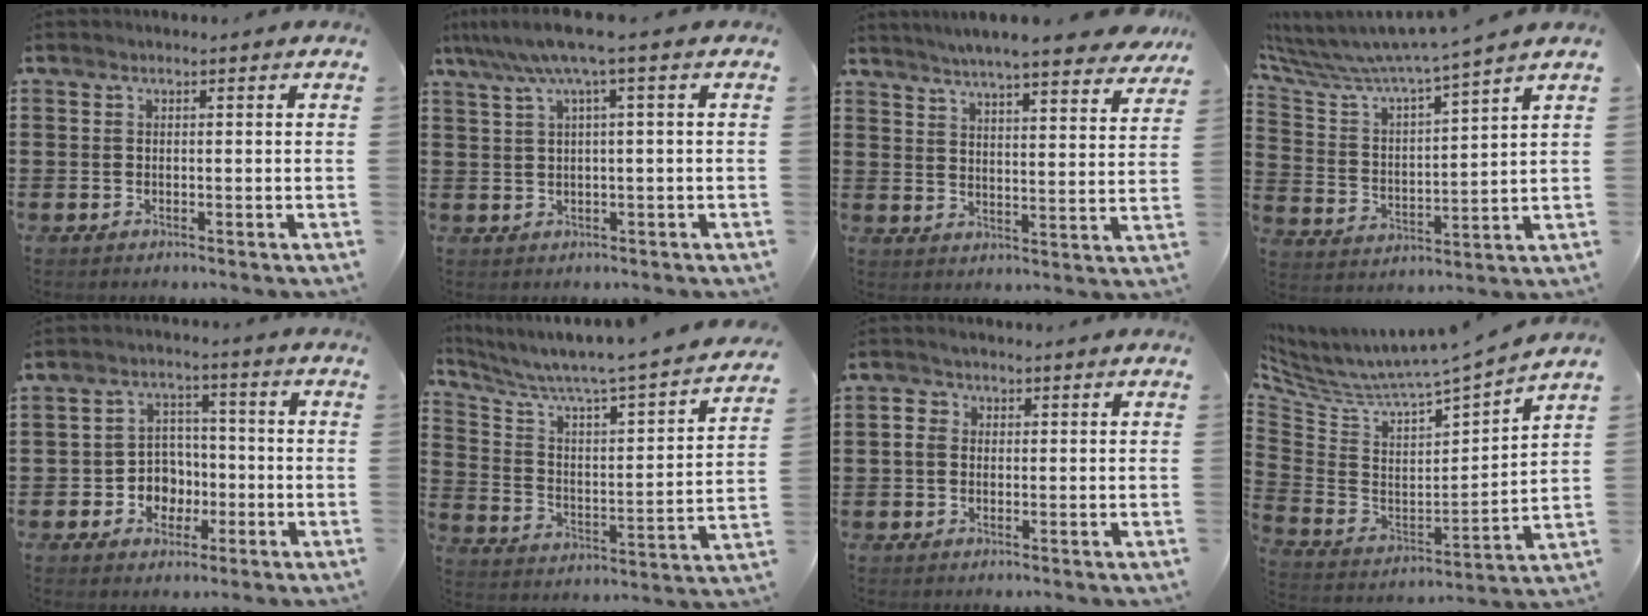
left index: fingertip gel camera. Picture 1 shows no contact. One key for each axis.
{"total": 5.3, "fx": 1.9, "fy": -0.5, "fz": 5.0, "tx": -0.106, "ty": -0.009, "tz": 0.027}
{"total": 5.8, "fx": 5.4, "fy": -0.3, "fz": 2.2, "tx": -0.065, "ty": -0.030, "tz": 0.091}
{"total": 6.4, "fx": 6.1, "fy": -0.1, "fz": 1.7, "tx": -0.067, "ty": -0.050, "tz": 0.100}
{"total": 5.4, "fx": -1.6, "fy": 4.9, "fz": 1.6, "tx": -0.043, "ty": 0.015, "tz": -0.029}
{"total": 4.3, "fx": 3.6, "fy": 0.1, "fz": 2.4, "tx": -0.068, "ty": -0.045, "tz": 0.048}
{"total": 2.3, "fx": 0.2, "fy": 1.9, "fz": 1.3, "tx": -0.031, "ty": 0.009, "tz": 0.000}
{"total": 3.9, "fx": 3.7, "fy": 0.2, "fz": 1.3, "tx": -0.052, "ty": -0.052, "tz": 0.050}